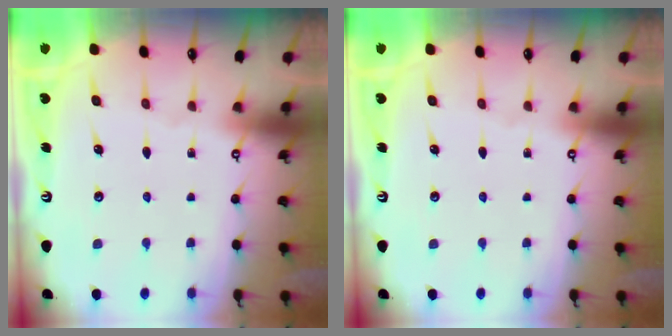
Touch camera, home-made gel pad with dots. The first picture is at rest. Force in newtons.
{"total": 0.0}